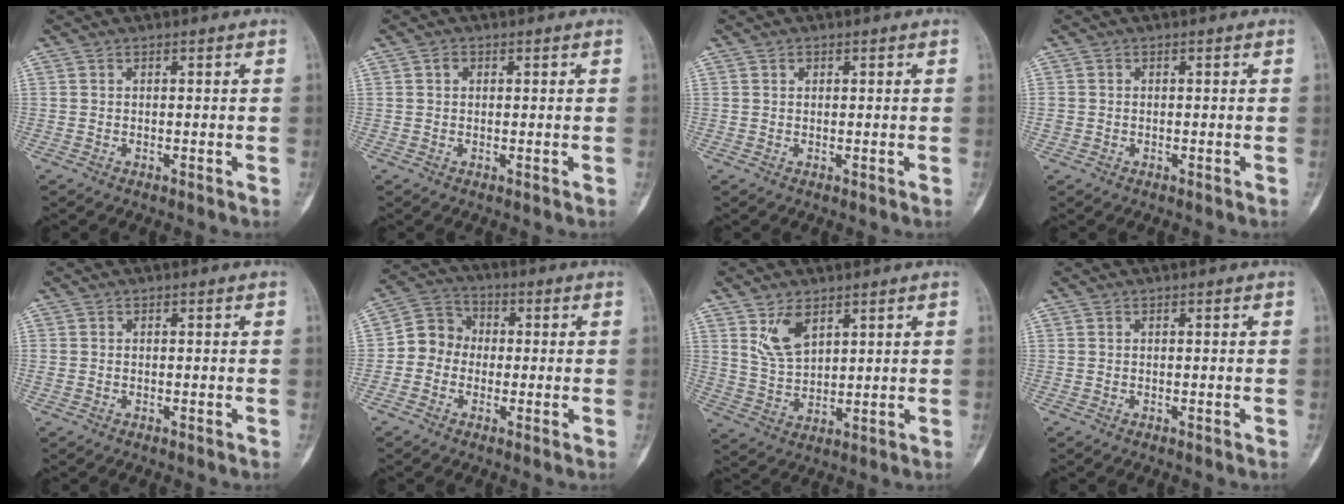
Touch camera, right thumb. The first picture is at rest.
{"total": 1.2, "force": [0.4, 0.9, 0.6], "torque": [-0.006, 0.002, 0.004]}
{"total": 0.7, "force": [0.3, 0.5, 0.3], "torque": [-0.002, -0.001, 0.005]}
{"total": 1.2, "force": [-0.1, 1.1, 0.4], "torque": [-0.006, 0.002, 0.000]}
{"total": 0.6, "force": [0.0, 0.6, 0.3], "torque": [-0.006, 0.001, 0.000]}
{"total": 7.3, "force": [-0.8, 6.6, 3.0], "torque": [-0.024, 0.028, -0.033]}
{"total": 7.0, "force": [3.7, 3.8, 4.6], "torque": [-0.074, -0.022, 0.081]}
{"total": 0.0}